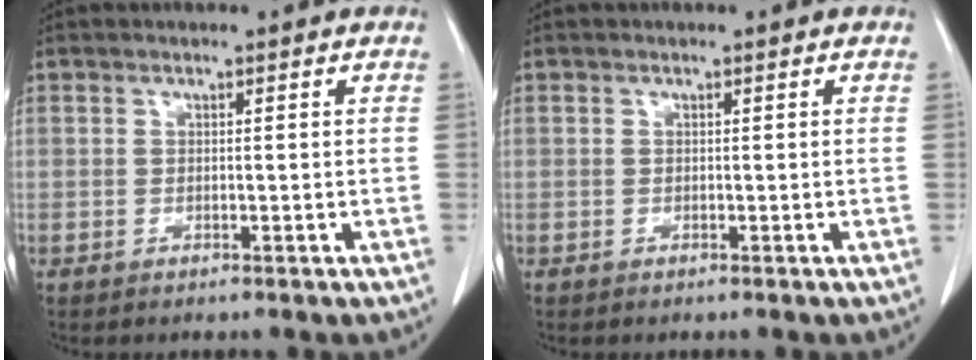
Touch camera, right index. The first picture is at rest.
{"total": 0.0}